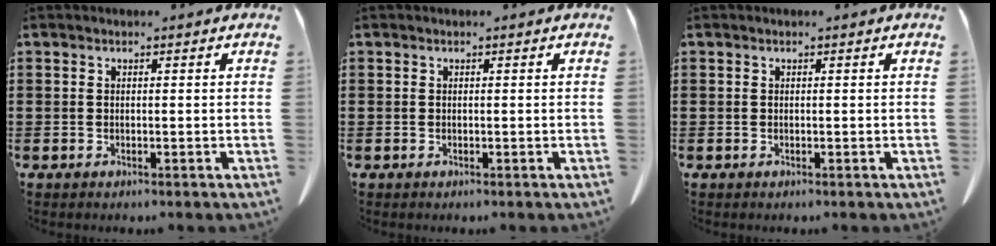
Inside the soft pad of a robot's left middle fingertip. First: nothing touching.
{"total": 0.0}
{"total": 0.0}